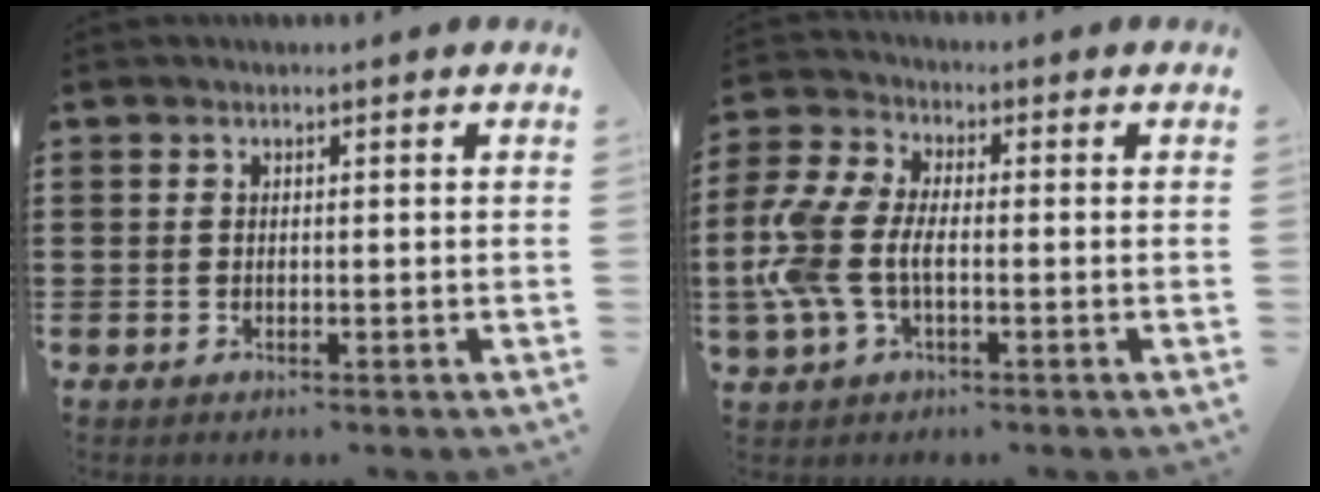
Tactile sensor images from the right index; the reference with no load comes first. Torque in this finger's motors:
{"motor_torque": [1.75, 0.38, 0.44, 0.21]}